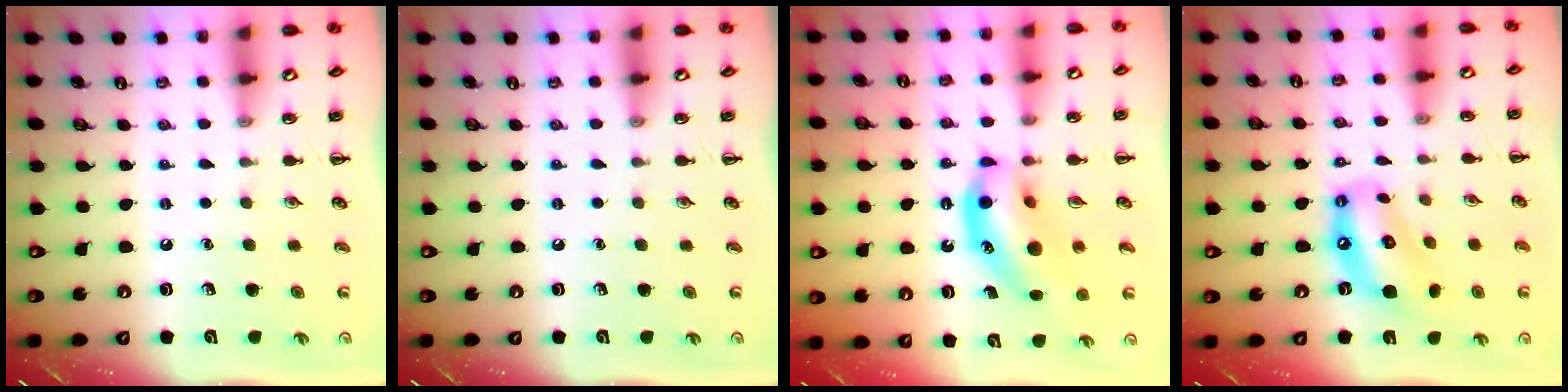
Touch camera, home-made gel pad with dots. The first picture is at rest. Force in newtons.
{"total": 0.0}
{"total": 13.4, "press": 13.0, "slide": 3.3}
{"total": 12.0, "press": 11.7, "slide": 2.6}